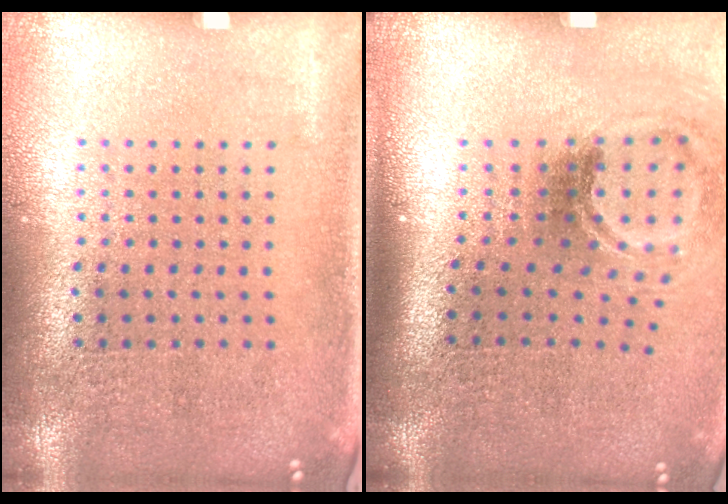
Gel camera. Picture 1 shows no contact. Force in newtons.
{"total": 2.0, "press": 1.3, "slide": 1.6}